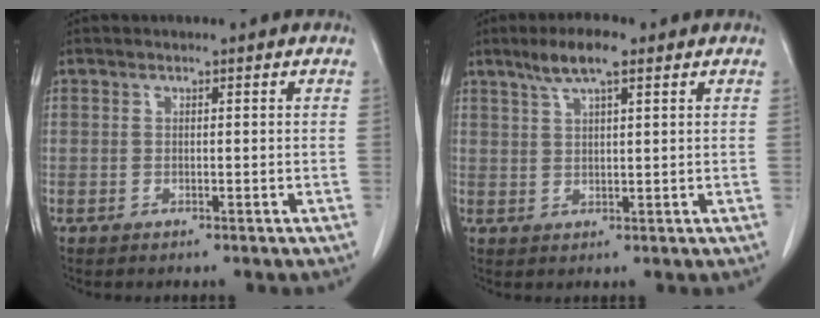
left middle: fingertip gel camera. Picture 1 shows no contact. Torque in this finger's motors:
{"motor_torque": [0.76, -0.63, 0.06, 0.04]}